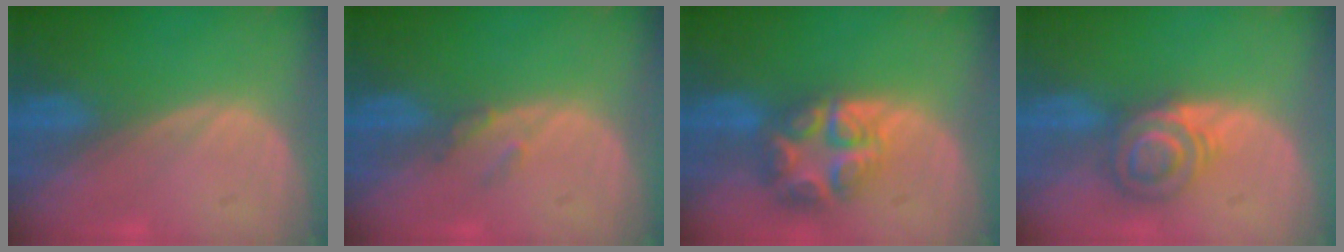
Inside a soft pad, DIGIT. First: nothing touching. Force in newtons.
{"total": 1.6, "press": 1.6, "slide": 0.2}
{"total": 8.1, "press": 7.0, "slide": 4.0}
{"total": 5.7, "press": 5.6, "slide": 0.9}